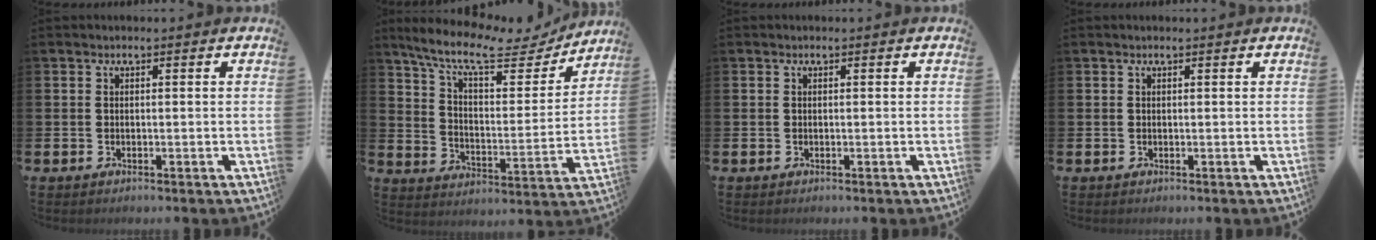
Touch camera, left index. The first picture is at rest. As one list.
[{"total": 10.6, "force": [9.0, 2.7, 4.9], "torque": [-0.118, -0.055, 0.150]}, {"total": 0.0}, {"total": 0.0}]